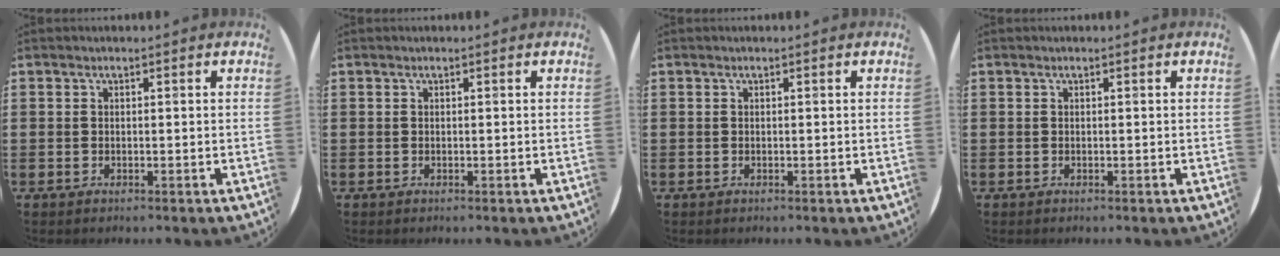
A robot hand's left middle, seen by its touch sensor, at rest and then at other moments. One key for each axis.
{"total": 0.0}
{"total": 0.0}
{"total": 0.0}